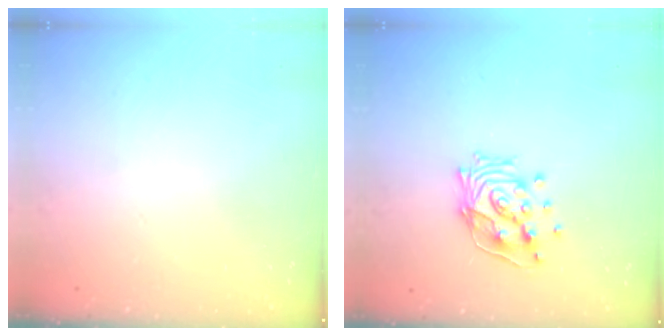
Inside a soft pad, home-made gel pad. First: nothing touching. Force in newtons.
{"total": 13.4, "press": 13.4, "slide": 1.6}